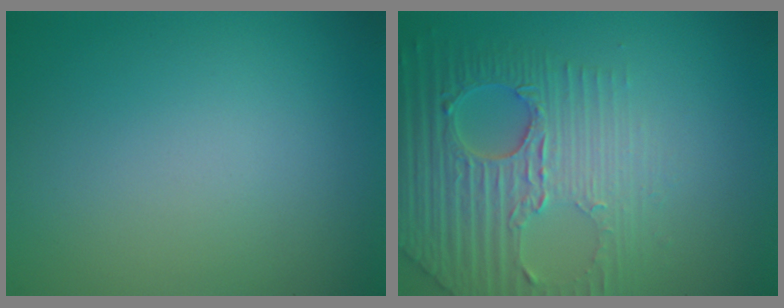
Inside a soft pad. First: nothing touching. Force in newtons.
{"total": 5.0, "press": 4.7, "slide": 1.8}